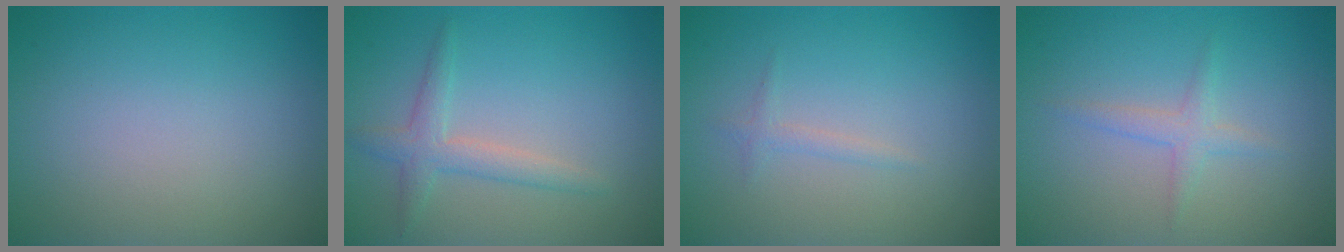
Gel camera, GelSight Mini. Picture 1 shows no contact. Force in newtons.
{"total": 2.4, "press": 2.4, "slide": 0.1}
{"total": 0.9, "press": 0.9, "slide": 0.0}
{"total": 1.6, "press": 1.6, "slide": 0.0}